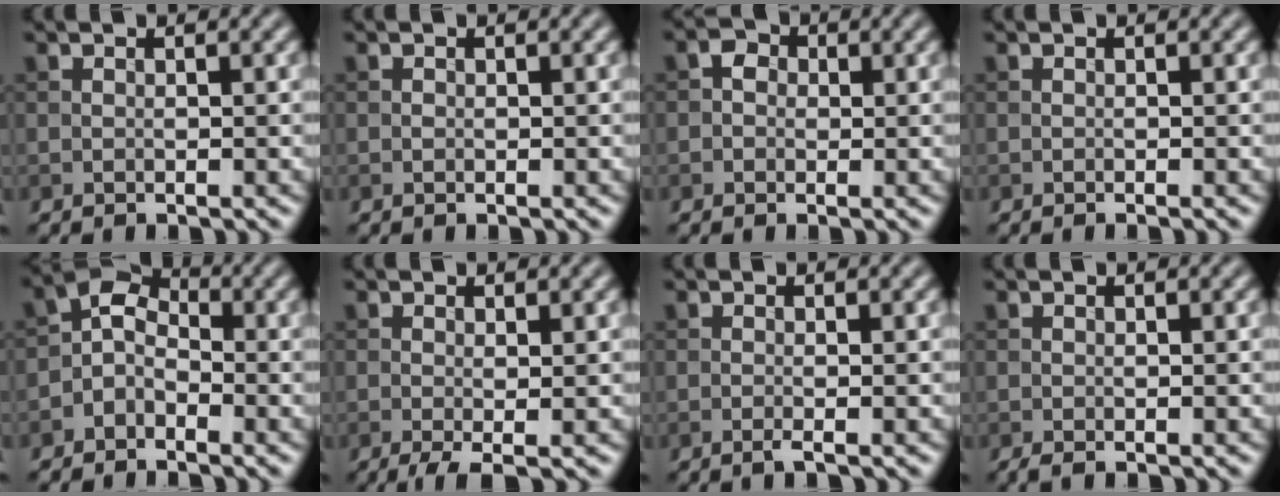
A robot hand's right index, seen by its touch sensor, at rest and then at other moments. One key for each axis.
{"total": 0.0}
{"total": 1.4, "fx": -0.1, "fy": 1.2, "fz": 0.6, "tx": -0.005, "ty": 0.001, "tz": -0.006}
{"total": 0.5, "fx": -0.2, "fy": 0.1, "fz": 0.4, "tx": -0.003, "ty": -0.003, "tz": -0.006}
{"total": 3.2, "fx": -1.5, "fy": 2.1, "fz": 1.8, "tx": -0.032, "ty": 0.014, "tz": -0.038}
{"total": 2.1, "fx": -0.6, "fy": 0.3, "fz": 1.9, "tx": -0.040, "ty": -0.007, "tz": -0.013}
{"total": 0.9, "fx": -0.4, "fy": 0.1, "fz": 0.9, "tx": -0.016, "ty": -0.005, "tz": -0.008}
{"total": 0.7, "fx": -0.2, "fy": 0.2, "fz": 0.6, "tx": -0.013, "ty": -0.005, "tz": -0.003}